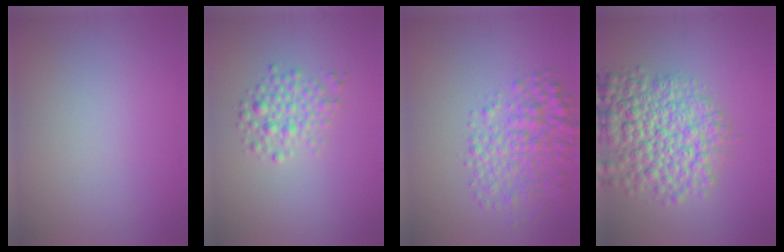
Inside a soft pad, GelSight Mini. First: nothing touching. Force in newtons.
{"total": 2.6, "press": 2.6, "slide": 0.1}
{"total": 4.8, "press": 4.8, "slide": 0.1}
{"total": 8.0, "press": 8.0, "slide": 0.3}